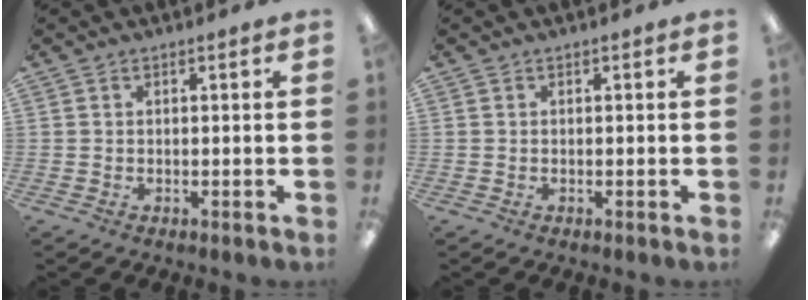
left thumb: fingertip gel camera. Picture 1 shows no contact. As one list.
[{"total": 0.0}]